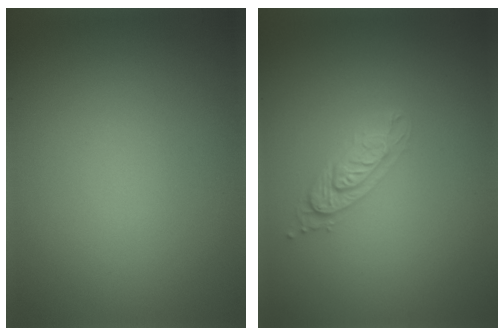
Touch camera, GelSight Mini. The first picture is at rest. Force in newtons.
{"total": 2.0, "press": 2.0, "slide": 0.5}